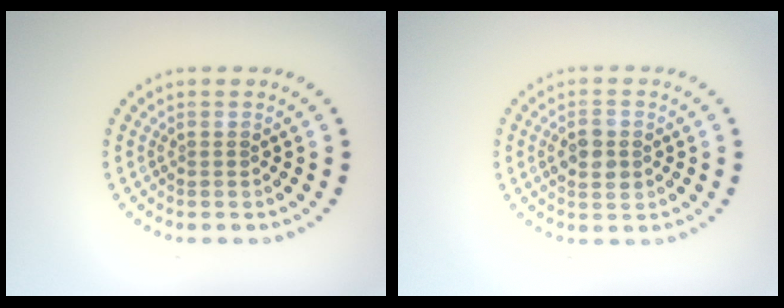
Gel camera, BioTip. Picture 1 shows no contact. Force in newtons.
{"total": 2.8, "press": 2.8, "slide": 0.1}